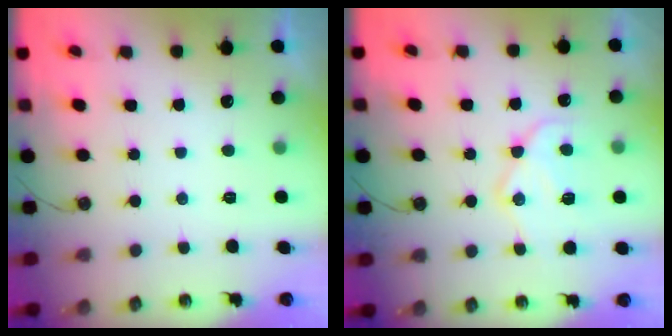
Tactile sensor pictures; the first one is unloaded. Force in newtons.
{"total": 14.8, "press": 14.7, "slide": 1.5}